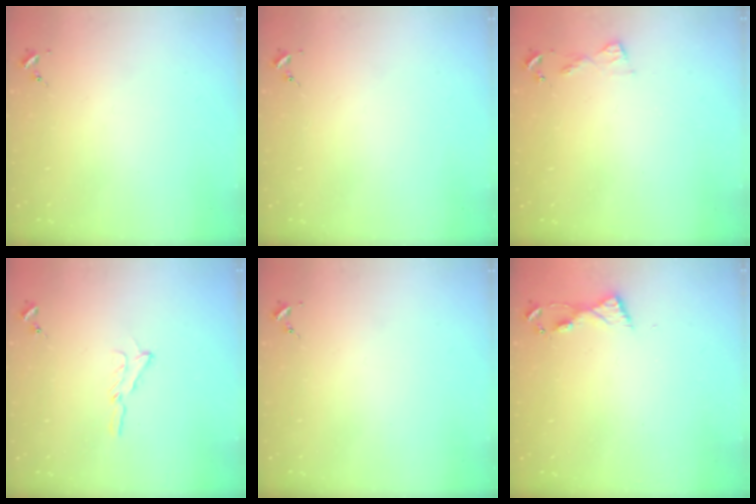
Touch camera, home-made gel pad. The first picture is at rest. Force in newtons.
{"total": 0.0}
{"total": 5.1, "press": 5.0, "slide": 0.4}
{"total": 5.3, "press": 5.2, "slide": 0.5}
{"total": 0.0}
{"total": 5.1, "press": 5.1, "slide": 0.5}